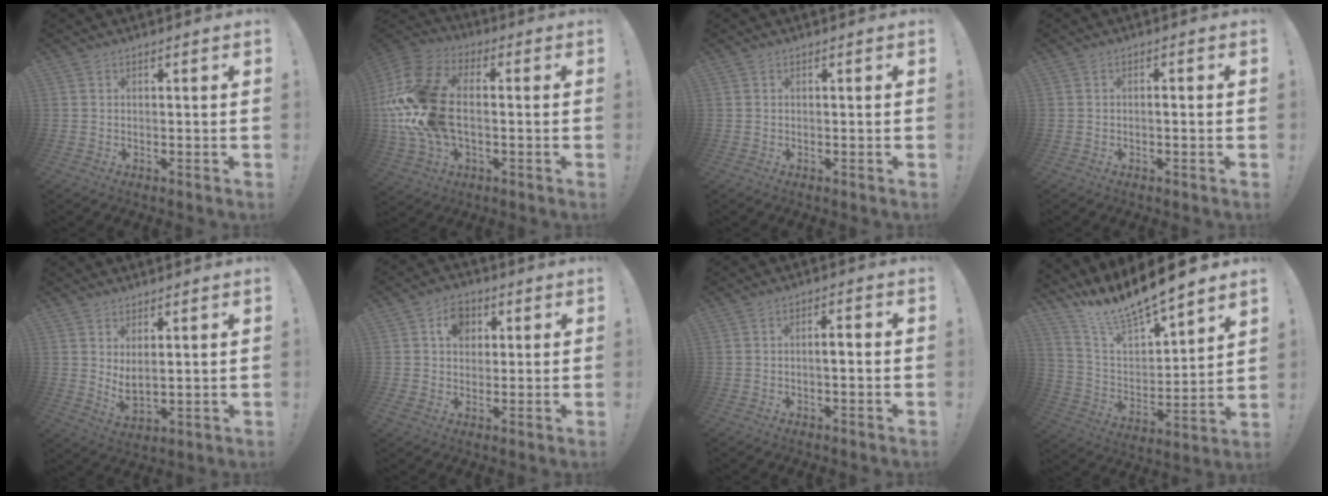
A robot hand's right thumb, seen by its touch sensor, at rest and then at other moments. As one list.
[{"total": 21.4, "force": [-1.1, 13.6, 16.5], "torque": [-0.316, 0.023, -0.010]}, {"total": 0.0}, {"total": 1.3, "force": [-0.7, 0.0, 1.0], "torque": [-0.021, 0.002, -0.012]}, {"total": 5.0, "force": [3.7, 1.5, 3.0], "torque": [-0.033, -0.028, 0.066]}, {"total": 8.3, "force": [2.7, 6.7, 4.1], "torque": [-0.053, -0.003, 0.051]}, {"total": 3.0, "force": [-0.8, 0.6, 2.8], "torque": [-0.045, 0.004, -0.017]}, {"total": 13.5, "force": [12.6, 1.7, 4.7], "torque": [-0.102, -0.111, 0.223]}]